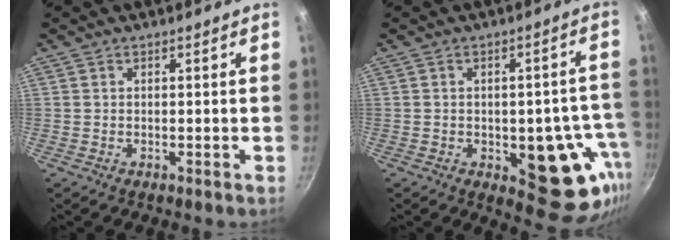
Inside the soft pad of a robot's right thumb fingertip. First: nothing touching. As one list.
[{"total": 15.8, "force": [-4.3, 7.9, 13.0], "torque": [-0.089, 0.006, -0.048]}]